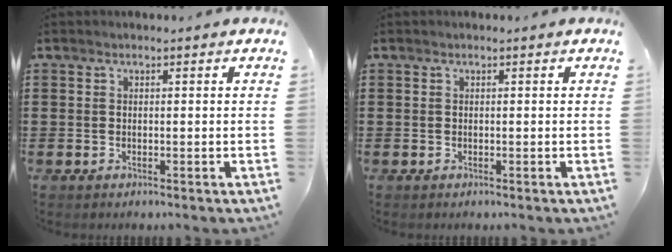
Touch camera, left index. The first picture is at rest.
{"total": 0.0}